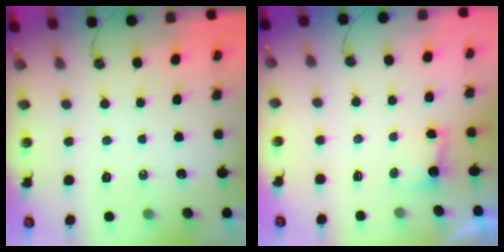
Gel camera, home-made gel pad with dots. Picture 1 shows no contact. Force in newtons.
{"total": 2.4, "press": 2.3, "slide": 0.9}